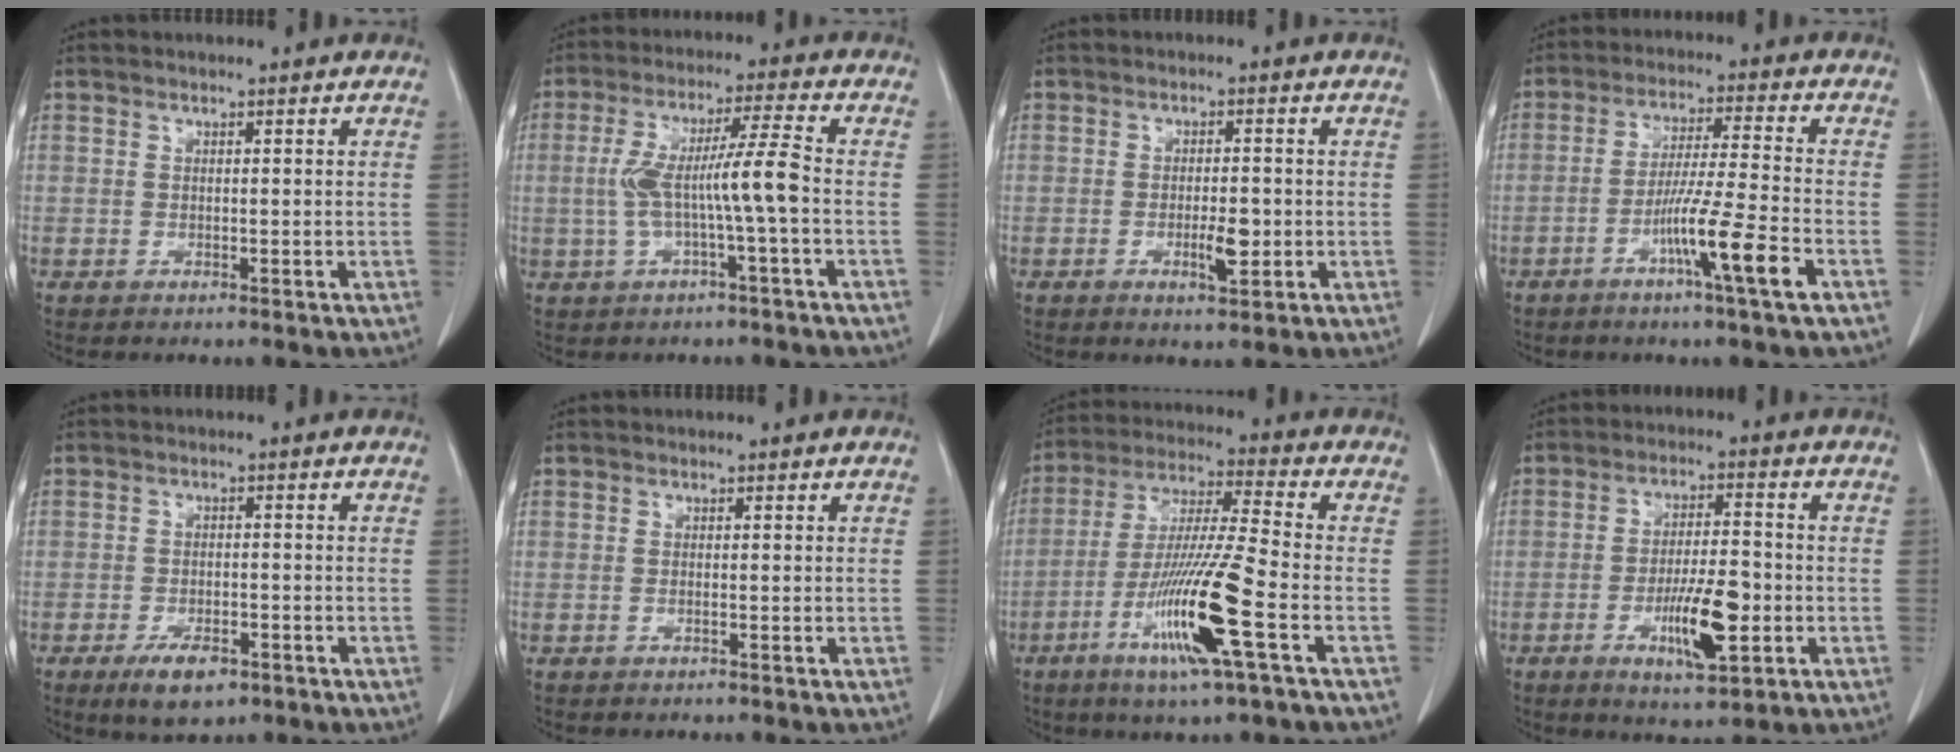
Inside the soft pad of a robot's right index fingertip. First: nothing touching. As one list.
[{"total": 8.7, "force": [-1.2, -0.4, 8.6], "torque": [-0.165, 0.022, -0.018]}, {"total": 3.8, "force": [-0.9, 1.1, 3.6], "torque": [-0.057, 0.001, -0.008]}, {"total": 10.0, "force": [-4.5, -1.3, 8.9], "torque": [-0.153, -0.014, -0.082]}, {"total": 5.4, "force": [-3.3, 2.3, 3.7], "torque": [-0.065, -0.003, -0.047]}, {"total": 0.0}, {"total": 15.0, "force": [-5.8, -0.4, 13.8], "torque": [-0.273, -0.020, -0.110]}, {"total": 9.3, "force": [-2.9, 2.1, 8.5], "torque": [-0.147, -0.002, -0.043]}]